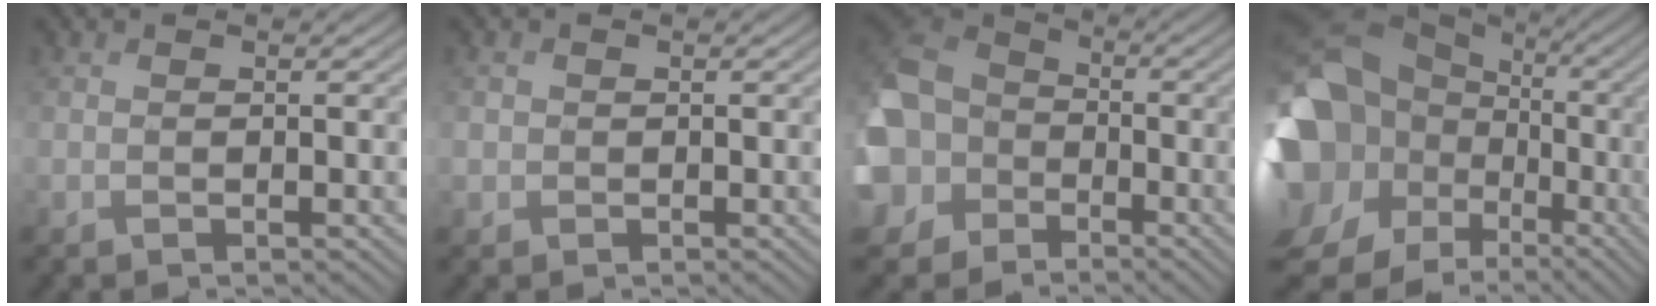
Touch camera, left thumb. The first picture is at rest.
{"total": 1.4, "force": [0.2, 1.4, -0.1], "torque": [0.007, 0.001, 0.000]}
{"total": 14.6, "force": [-3.1, 12.5, 7.0], "torque": [-0.229, -0.022, -0.088]}
{"total": 20.3, "force": [-1.1, 16.9, 11.2], "torque": [-0.303, -0.032, 0.002]}